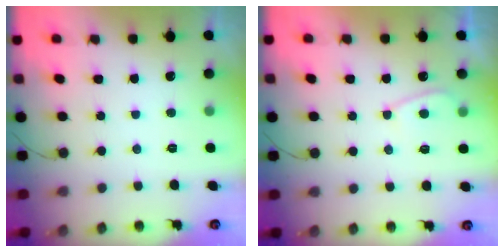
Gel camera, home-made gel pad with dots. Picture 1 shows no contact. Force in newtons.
{"total": 4.0, "press": 4.0, "slide": 0.4}